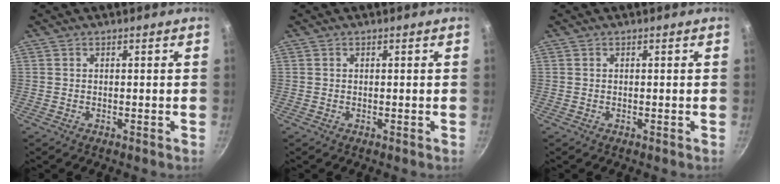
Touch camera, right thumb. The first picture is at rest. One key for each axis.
{"total": 0.0}
{"total": 0.0}